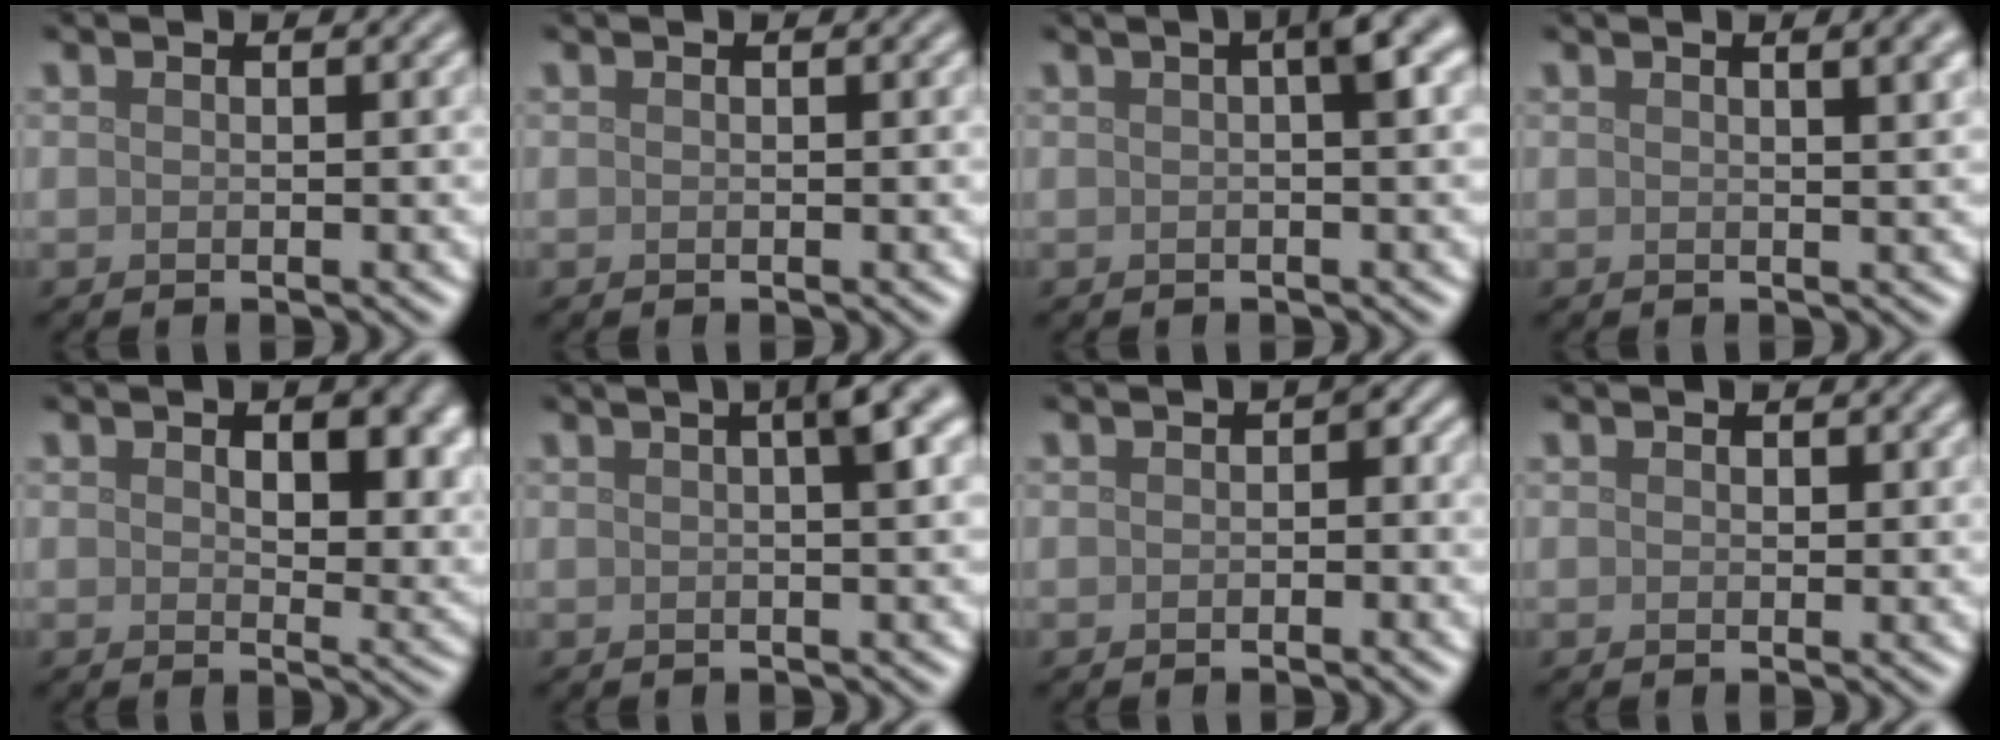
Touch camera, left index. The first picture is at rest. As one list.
[{"total": 0.0}, {"total": 2.9, "force": [0.7, 0.4, 2.8], "torque": [-0.037, 0.013, 0.009]}, {"total": 3.6, "force": [1.6, 1.3, 2.9], "torque": [-0.019, 0.009, 0.016]}, {"total": 7.2, "force": [2.0, 4.0, 5.5], "torque": [-0.064, -0.010, 0.037]}, {"total": 3.5, "force": [1.1, 0.6, 3.3], "torque": [-0.040, 0.013, 0.014]}, {"total": 1.2, "force": [-0.1, 0.7, 1.0], "torque": [-0.010, 0.001, -0.002]}, {"total": 0.6, "force": [0.3, 0.5, 0.2], "torque": [-0.002, -0.003, 0.003]}]